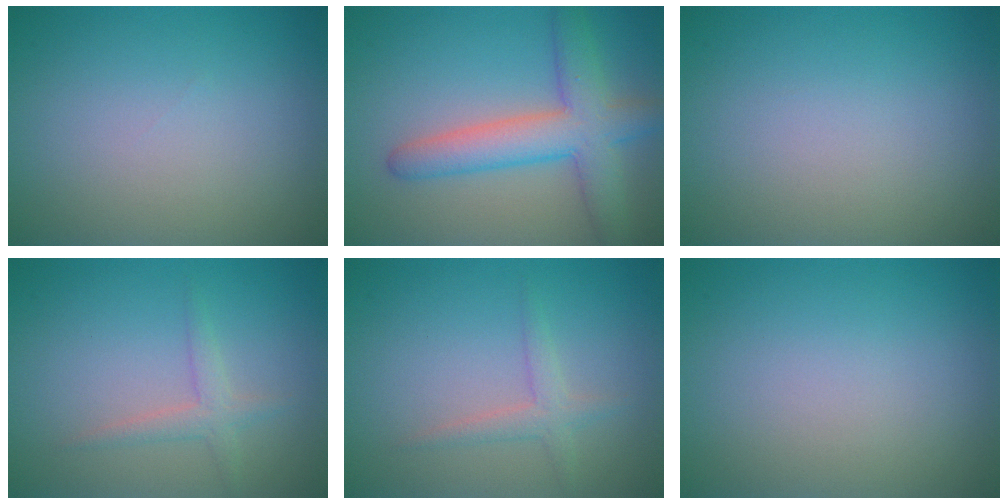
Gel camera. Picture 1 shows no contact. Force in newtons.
{"total": 6.2, "press": 6.2, "slide": 0.3}
{"total": 0.0}
{"total": 1.8, "press": 1.8, "slide": 0.0}
{"total": 1.8, "press": 1.8, "slide": 0.0}
{"total": 0.0}